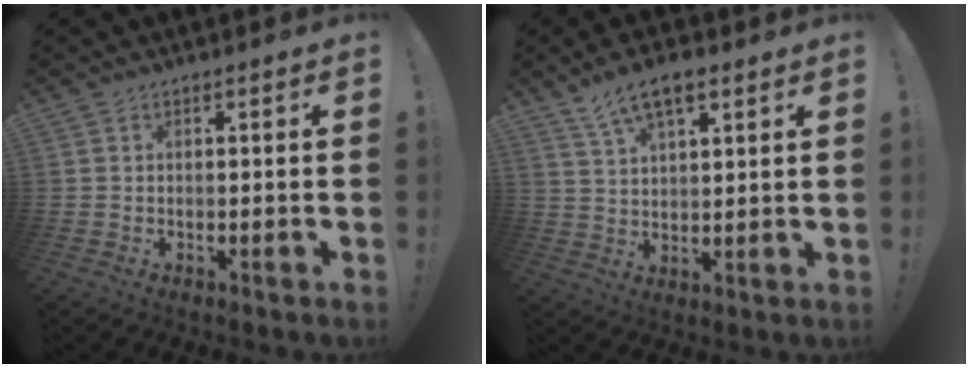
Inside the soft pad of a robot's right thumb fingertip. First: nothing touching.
{"total": 8.5, "force": [5.3, 3.4, 5.7], "torque": [-0.101, -0.014, 0.099]}